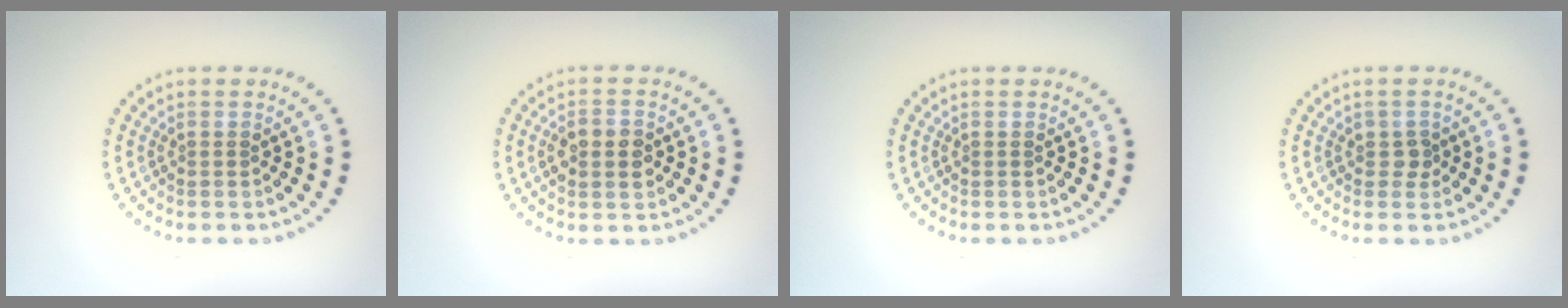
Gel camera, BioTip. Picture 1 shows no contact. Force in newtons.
{"total": 3.1, "press": 3.1, "slide": 0.1}
{"total": 0.0}
{"total": 1.0, "press": 0.9, "slide": 0.5}